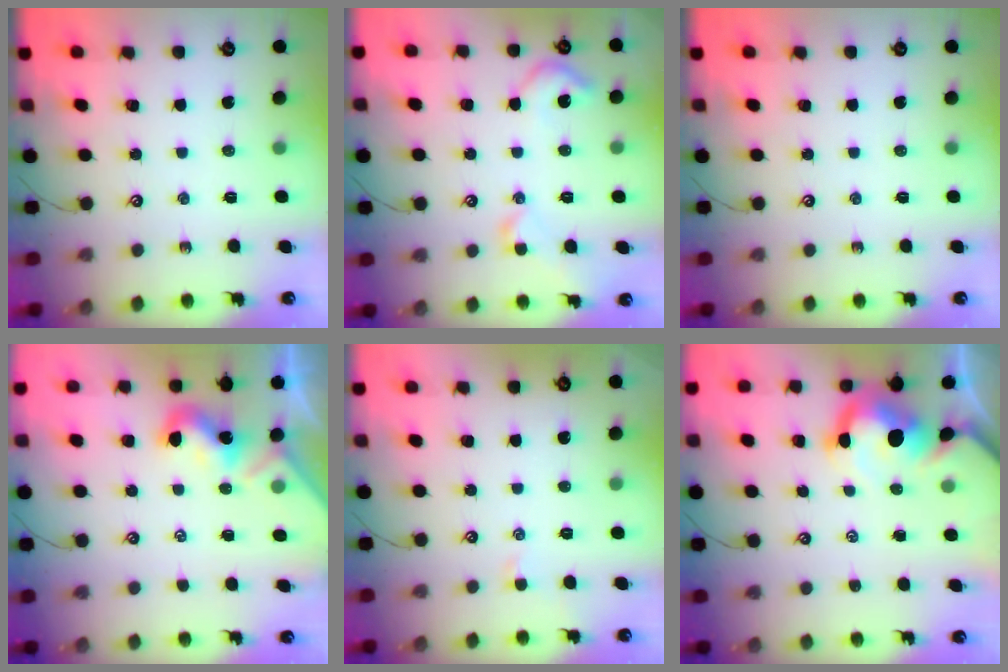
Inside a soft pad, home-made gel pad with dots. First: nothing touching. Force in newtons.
{"total": 6.4, "press": 6.3, "slide": 1.0}
{"total": 0.0}
{"total": 2.0, "press": 2.0, "slide": 0.5}
{"total": 1.1, "press": 1.1, "slide": 0.4}
{"total": 9.0, "press": 8.9, "slide": 1.6}